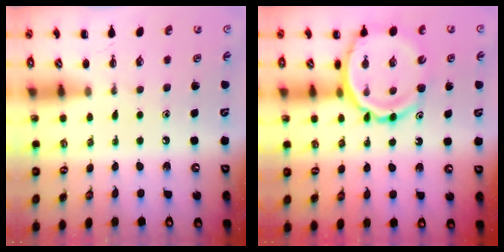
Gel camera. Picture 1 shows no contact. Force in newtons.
{"total": 14.4, "press": 14.0, "slide": 3.5}